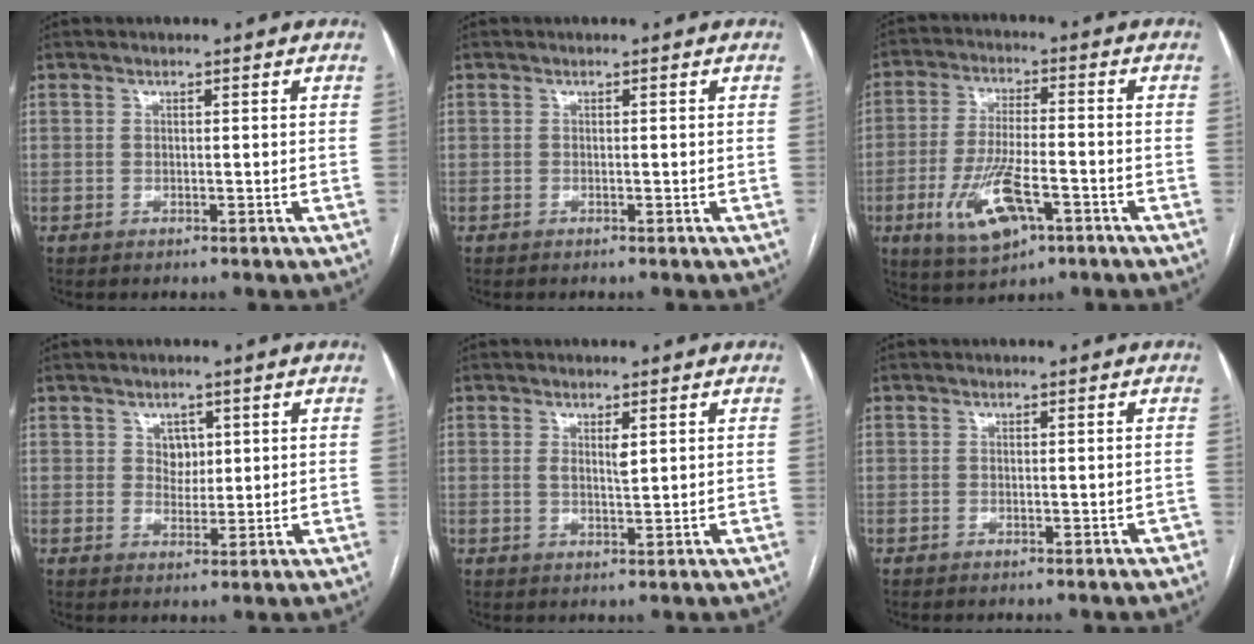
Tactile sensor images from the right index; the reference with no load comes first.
{"total": 0.0}
{"total": 11.0, "force": [-4.5, 3.7, 9.4], "torque": [-0.189, -0.008, -0.072]}
{"total": 2.8, "force": [1.1, 2.2, 1.4], "torque": [-0.018, 0.002, 0.020]}
{"total": 2.2, "force": [0.8, 0.5, 2.0], "torque": [-0.037, -0.006, 0.014]}
{"total": 0.9, "force": [-0.7, 0.4, 0.4], "torque": [-0.004, 0.001, -0.008]}